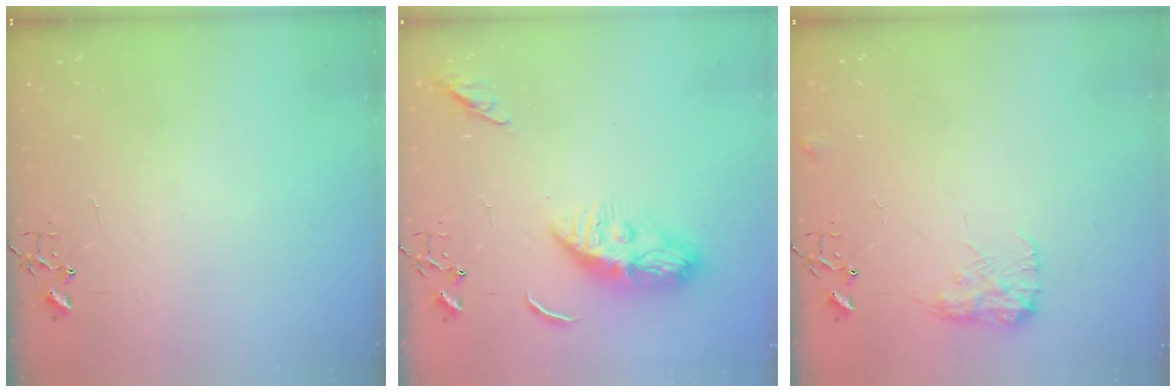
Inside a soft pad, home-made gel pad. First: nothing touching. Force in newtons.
{"total": 11.4, "press": 11.3, "slide": 1.0}
{"total": 9.5, "press": 9.5, "slide": 0.3}